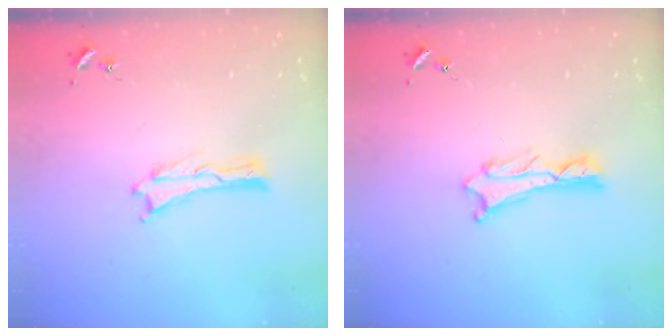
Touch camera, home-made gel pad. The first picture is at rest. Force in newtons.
{"total": 1.1, "press": 1.0, "slide": 0.2}